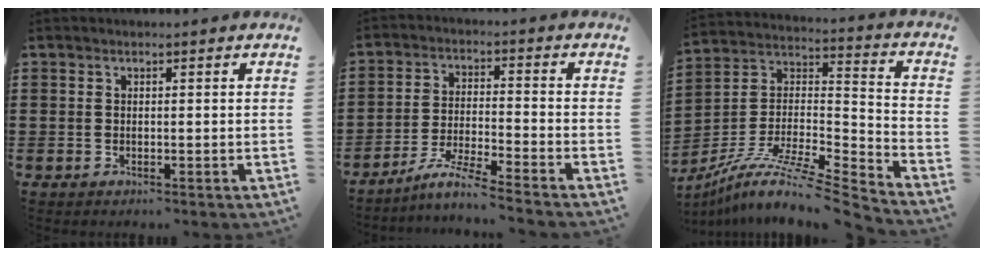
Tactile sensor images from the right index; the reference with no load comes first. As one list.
[{"total": 6.1, "force": [-5.5, -0.7, 2.6], "torque": [-0.056, -0.015, -0.108]}, {"total": 9.8, "force": [-7.9, 0.8, 5.8], "torque": [-0.110, -0.003, -0.159]}]